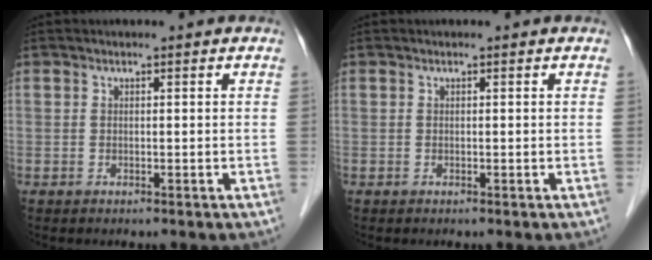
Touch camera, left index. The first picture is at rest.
{"total": 0.0}